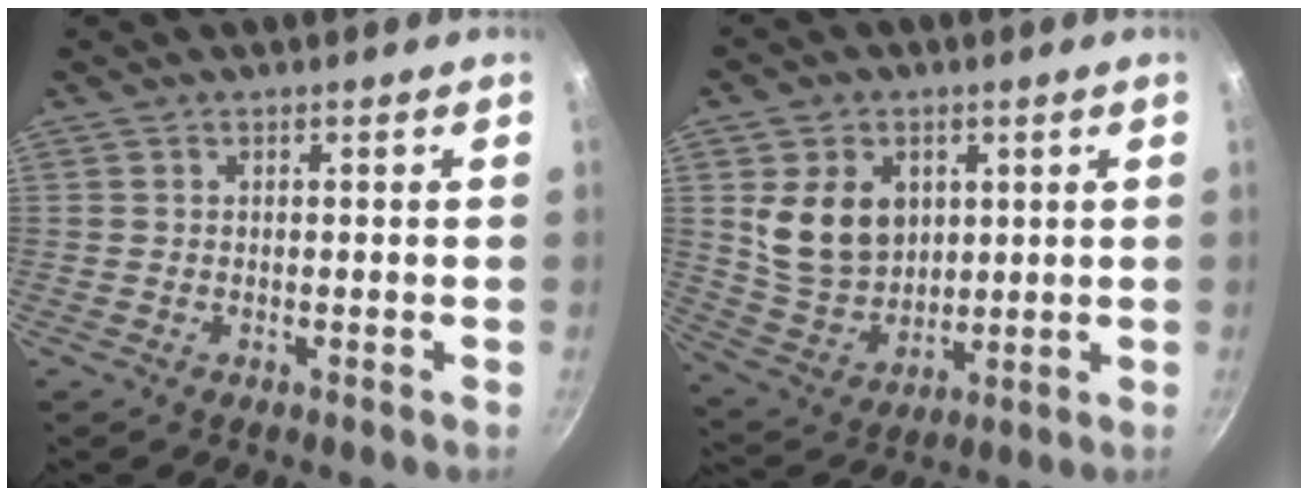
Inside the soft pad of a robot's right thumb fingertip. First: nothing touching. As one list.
[{"total": 13.1, "force": [3.0, 10.1, 7.8], "torque": [-0.115, -0.020, 0.068]}]